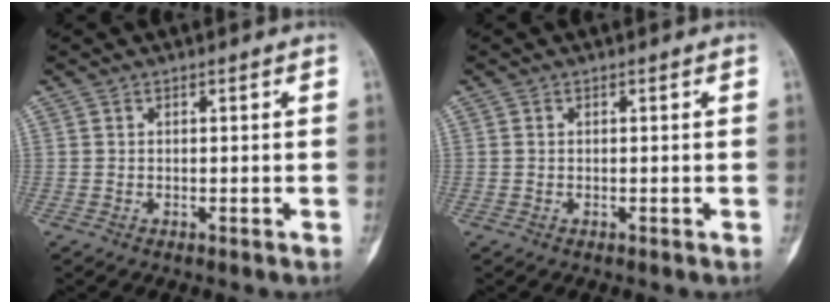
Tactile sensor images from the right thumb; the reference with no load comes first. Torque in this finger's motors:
{"motor_torque": [-0.42, -0.13, 0.24, 0.19, -0.02]}